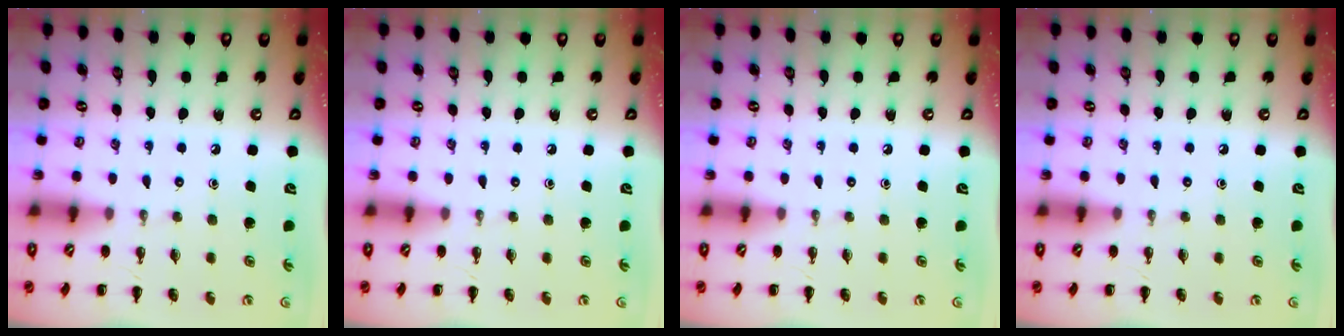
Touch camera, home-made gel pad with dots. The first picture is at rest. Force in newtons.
{"total": 0.0}
{"total": 0.0}
{"total": 0.0}